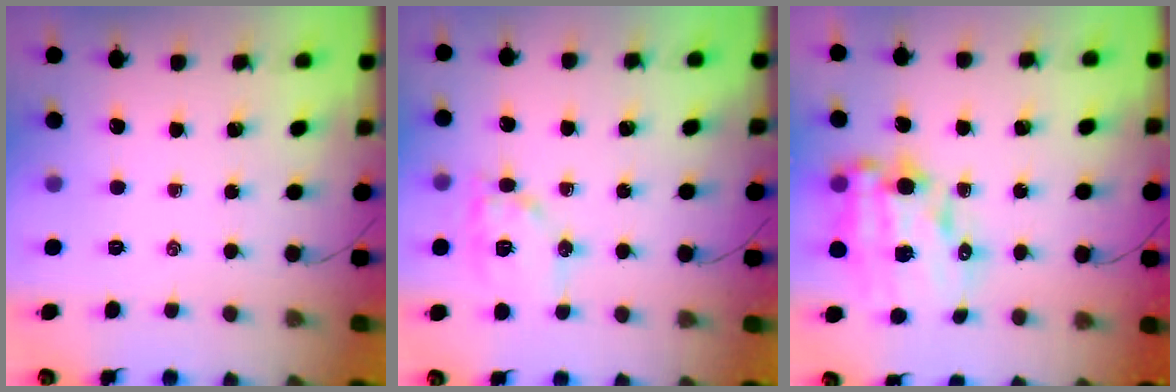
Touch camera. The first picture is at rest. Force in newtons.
{"total": 11.8, "press": 11.8, "slide": 0.7}
{"total": 16.1, "press": 15.6, "slide": 3.8}